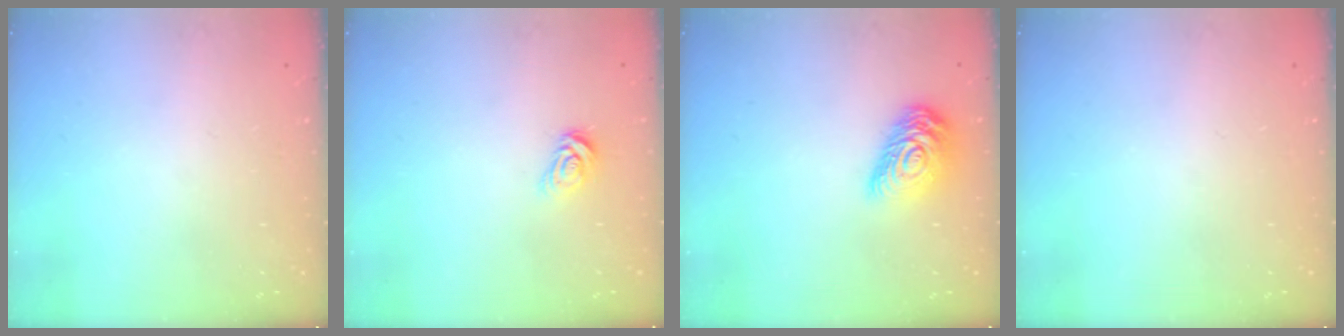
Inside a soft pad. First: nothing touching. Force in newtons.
{"total": 6.2, "press": 6.2, "slide": 0.5}
{"total": 12.6, "press": 12.6, "slide": 0.7}
{"total": 0.0}